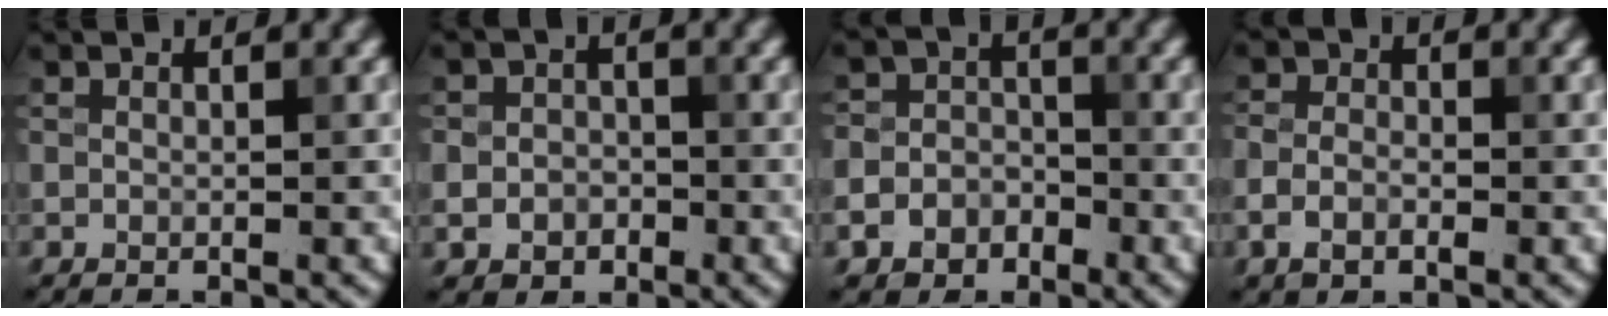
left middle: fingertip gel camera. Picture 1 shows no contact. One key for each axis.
{"total": 2.6, "fx": -0.7, "fy": 2.3, "fz": 1.0, "tx": -0.009, "ty": -0.004, "tz": -0.018}
{"total": 4.9, "fx": -2.4, "fy": 4.1, "fz": 1.3, "tx": 0.008, "ty": -0.005, "tz": -0.059}
{"total": 2.7, "fx": -1.0, "fy": 1.8, "fz": 1.8, "tx": -0.036, "ty": 0.001, "tz": -0.027}